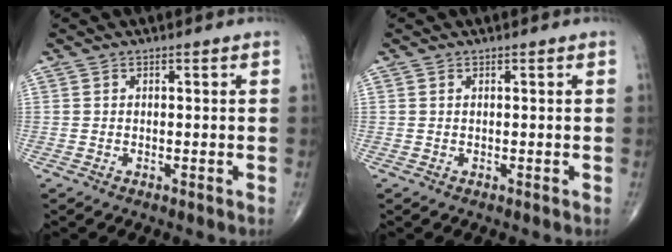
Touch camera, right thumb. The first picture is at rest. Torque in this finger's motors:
{"motor_torque": [0.18, -0.07, -0.30, -0.36, -0.01]}